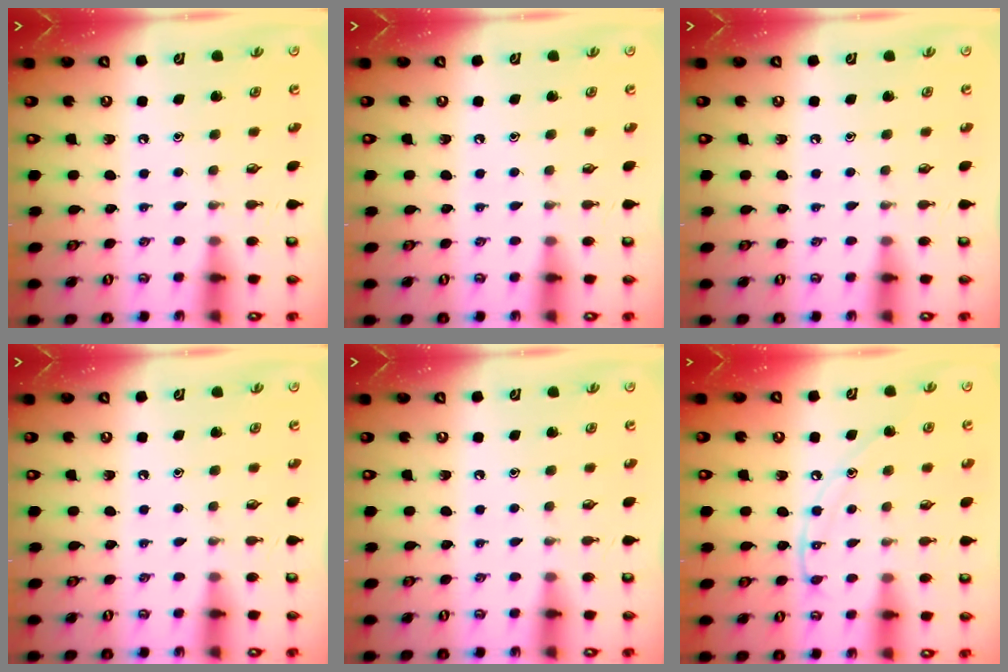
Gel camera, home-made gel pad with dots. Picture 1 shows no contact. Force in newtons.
{"total": 0.0}
{"total": 0.0}
{"total": 0.0}
{"total": 0.0}
{"total": 10.0, "press": 9.9, "slide": 1.0}